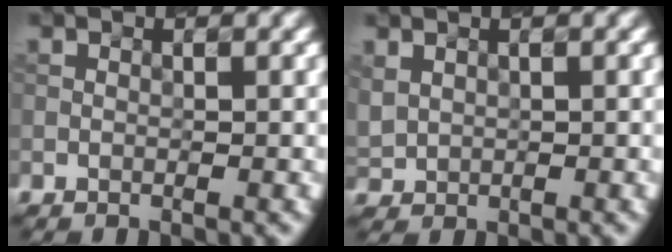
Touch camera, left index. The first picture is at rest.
{"total": 1.2, "force": [0.6, 0.9, 0.3], "torque": [-0.008, 0.000, 0.018]}